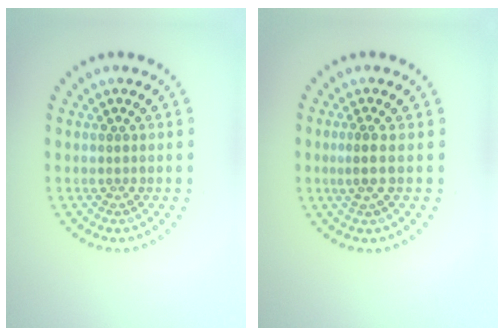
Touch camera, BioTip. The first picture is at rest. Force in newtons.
{"total": 1.8, "press": 1.2, "slide": 1.2}